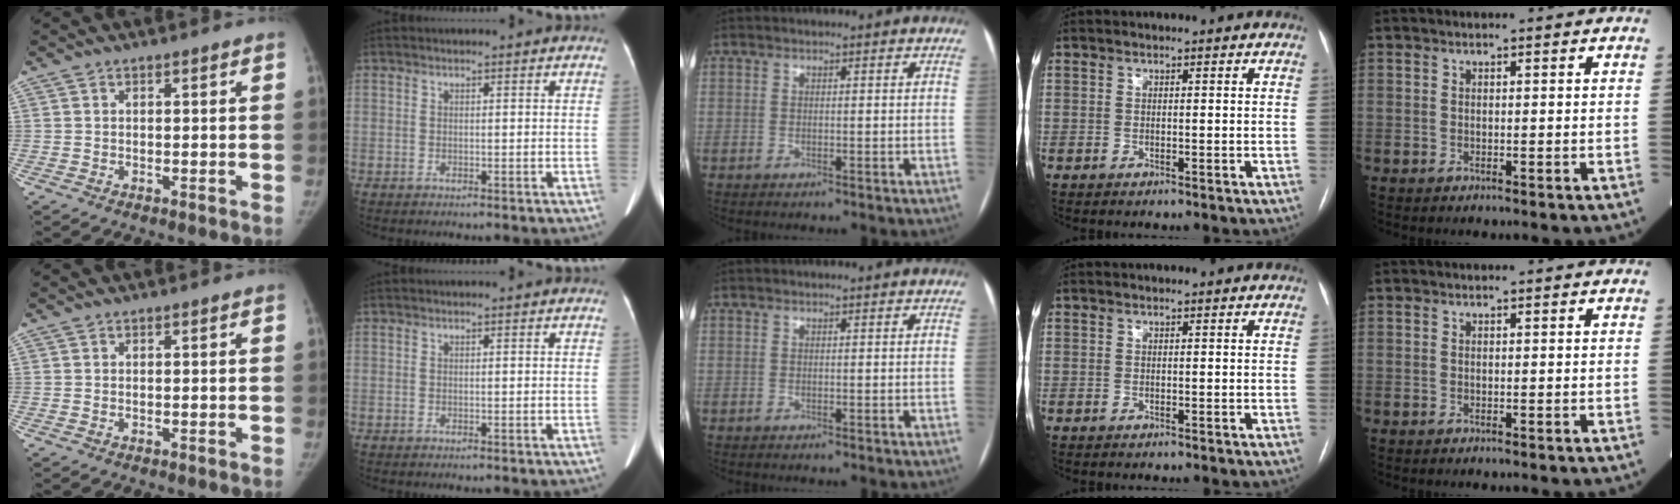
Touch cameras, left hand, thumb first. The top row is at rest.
{}